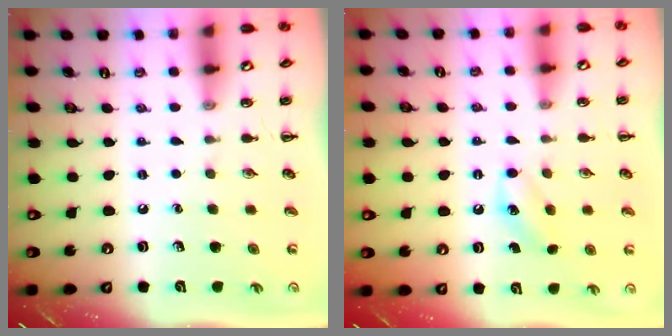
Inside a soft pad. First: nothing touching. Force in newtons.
{"total": 6.2, "press": 6.0, "slide": 1.5}